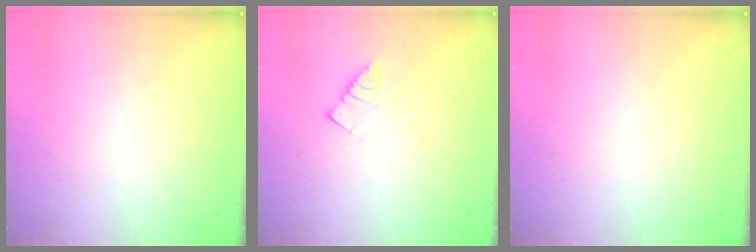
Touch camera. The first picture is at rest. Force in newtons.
{"total": 2.7, "press": 2.7, "slide": 0.2}
{"total": 0.0}